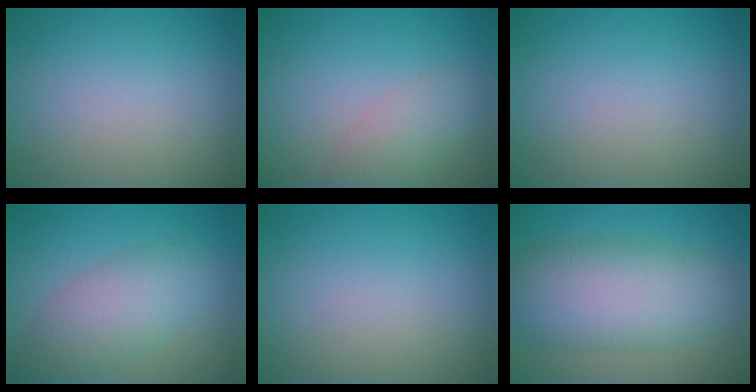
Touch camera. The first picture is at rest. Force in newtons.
{"total": 2.8, "press": 2.8, "slide": 0.1}
{"total": 0.0}
{"total": 5.0, "press": 5.0, "slide": 0.2}
{"total": 0.0}
{"total": 8.3, "press": 8.3, "slide": 0.4}